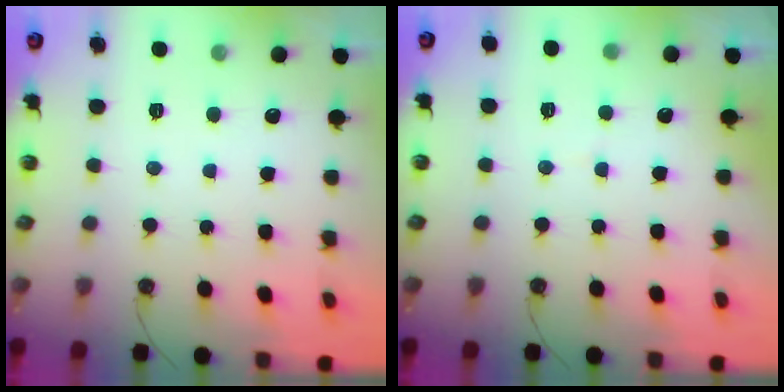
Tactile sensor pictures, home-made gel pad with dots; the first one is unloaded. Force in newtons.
{"total": 1.8, "press": 1.8, "slide": 0.1}